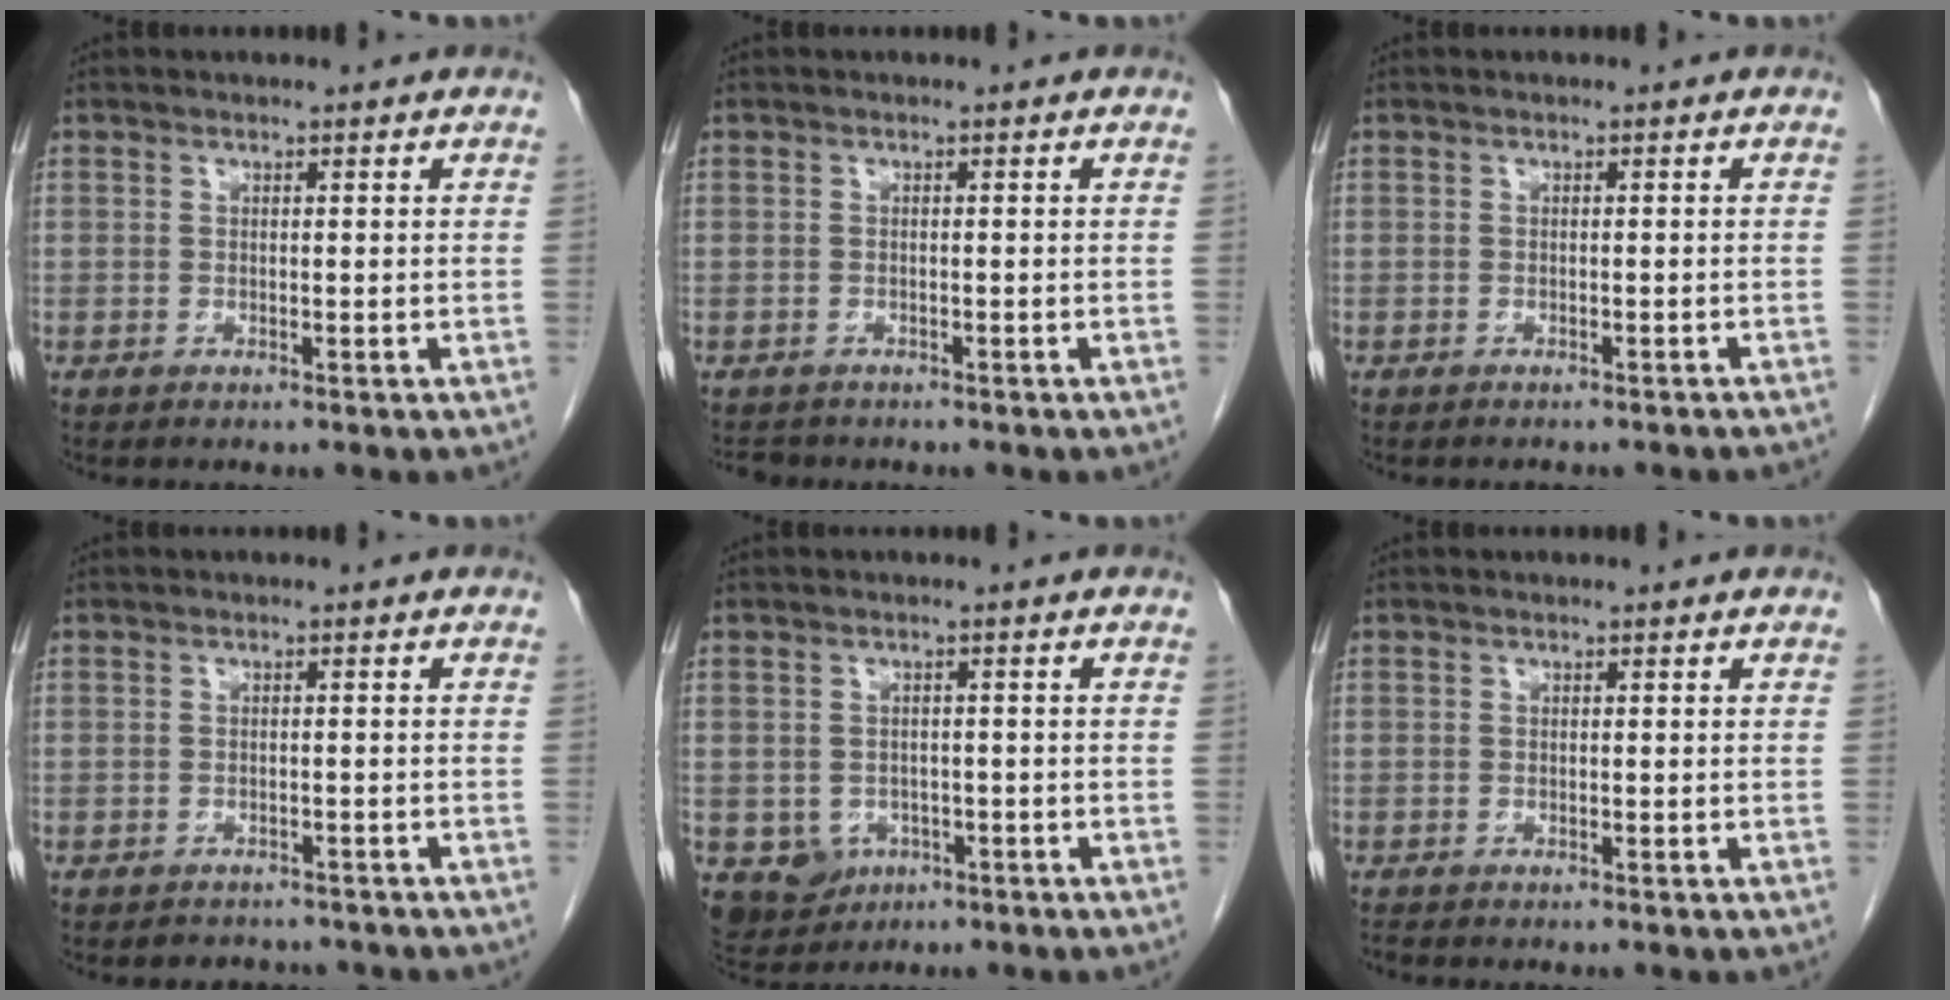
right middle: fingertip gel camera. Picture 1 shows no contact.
{"total": 2.0, "force": [-1.8, 1.0, 0.1], "torque": [-0.006, -0.002, -0.025]}
{"total": 4.8, "force": [-4.4, 0.9, 1.8], "torque": [-0.027, -0.007, -0.047]}
{"total": 3.9, "force": [-3.5, 1.6, 0.3], "torque": [-0.003, 0.002, -0.043]}
{"total": 5.5, "force": [-2.2, 4.8, 1.5], "torque": [-0.030, 0.001, -0.023]}
{"total": 0.5, "force": [-0.5, -0.2, 0.0], "torque": [-0.011, -0.006, -0.012]}